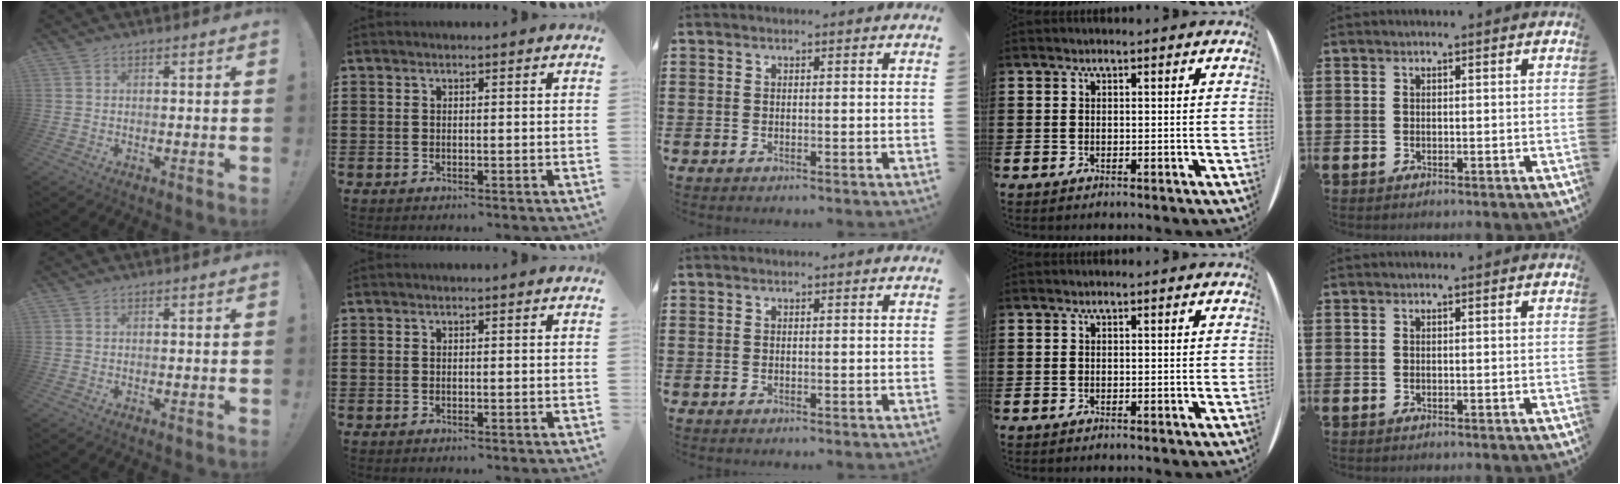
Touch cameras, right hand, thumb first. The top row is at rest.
{}